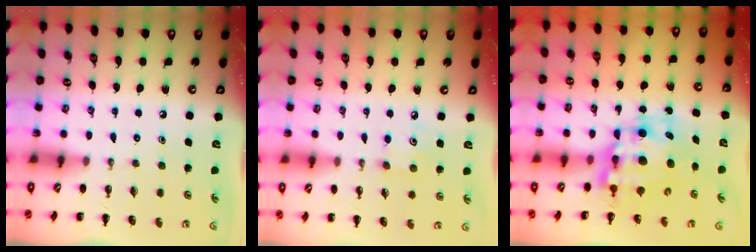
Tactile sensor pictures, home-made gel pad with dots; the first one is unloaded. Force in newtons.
{"total": 4.4, "press": 4.3, "slide": 0.9}
{"total": 10.1, "press": 9.8, "slide": 2.6}